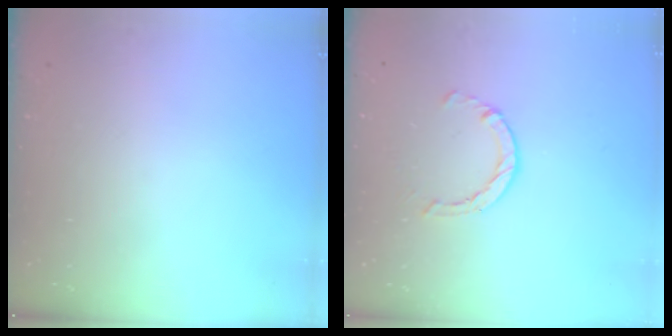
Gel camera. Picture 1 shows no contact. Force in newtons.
{"total": 2.9, "press": 2.8, "slide": 0.4}